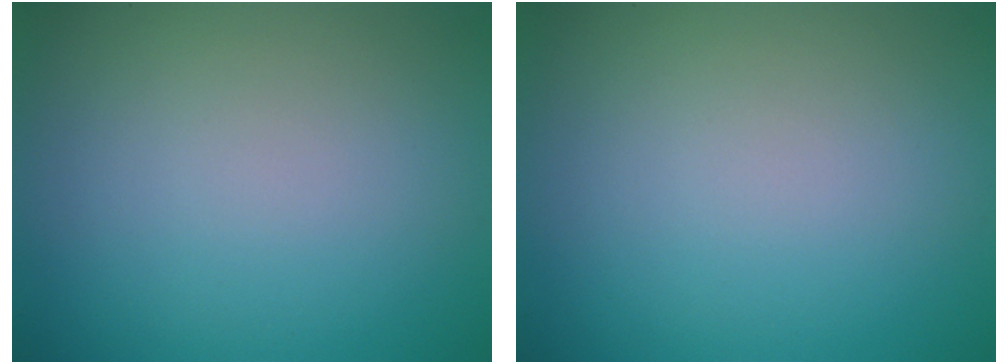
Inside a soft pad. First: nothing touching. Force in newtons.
{"total": 0.0}